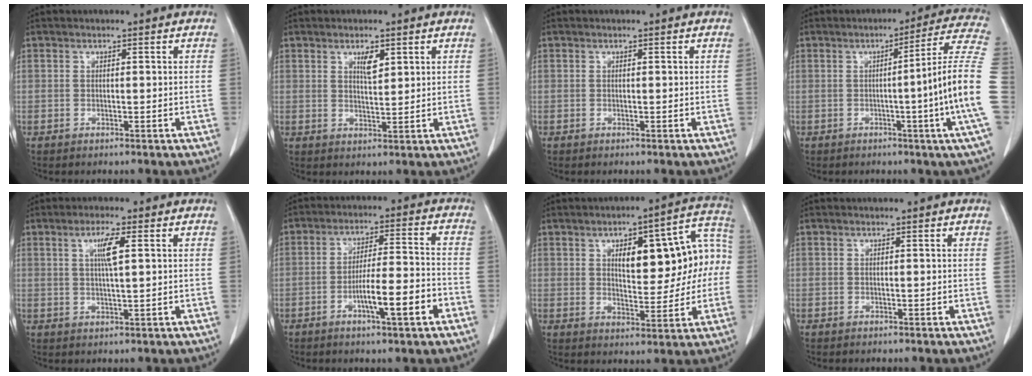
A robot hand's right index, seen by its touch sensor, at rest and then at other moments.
{"total": 2.9, "force": [1.6, 0.9, 2.3], "torque": [-0.043, -0.002, 0.030]}
{"total": 0.0}
{"total": 13.8, "force": [-2.3, -3.3, 13.2], "torque": [-0.156, -0.007, -0.040]}
{"total": 4.3, "force": [1.3, 0.2, 4.1], "torque": [-0.076, 0.000, 0.024]}
{"total": 9.2, "force": [-3.9, 0.7, 8.3], "torque": [-0.133, 0.007, -0.059]}
{"total": 14.2, "force": [1.9, 5.5, 12.9], "torque": [-0.160, 0.043, 0.032]}
{"total": 0.0}